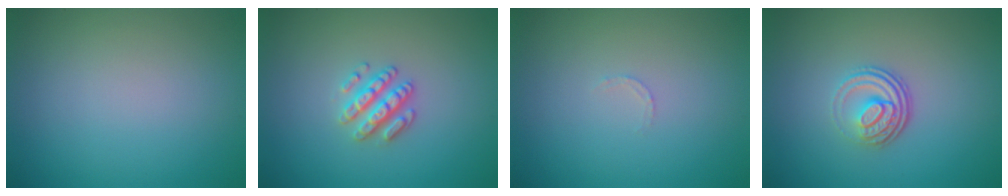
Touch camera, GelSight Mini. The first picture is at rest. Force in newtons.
{"total": 2.8, "press": 2.6, "slide": 0.9}
{"total": 0.7, "press": 0.6, "slide": 0.3}
{"total": 3.5, "press": 2.4, "slide": 2.5}